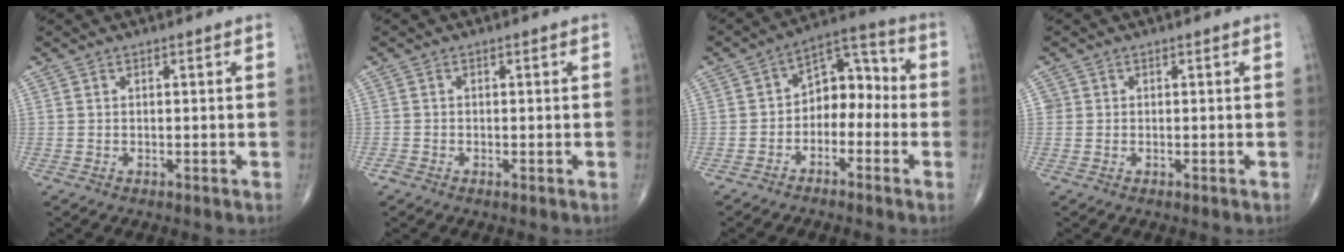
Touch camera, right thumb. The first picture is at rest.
{"total": 0.8, "force": [-0.6, 0.4, 0.5], "torque": [-0.008, -0.002, -0.014]}
{"total": 9.1, "force": [-1.9, 6.2, 6.4], "torque": [-0.059, 0.049, -0.048]}
{"total": 1.0, "force": [0.1, 1.0, 0.1], "torque": [0.008, 0.003, 0.001]}